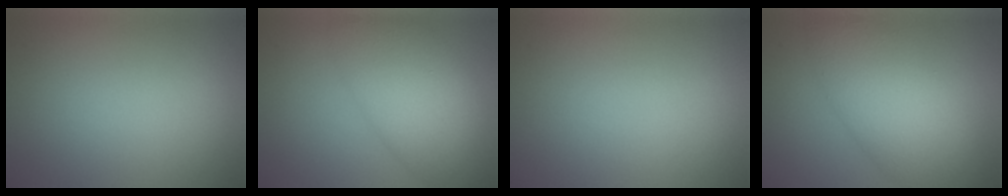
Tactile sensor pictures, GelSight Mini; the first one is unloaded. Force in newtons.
{"total": 7.3, "press": 7.3, "slide": 0.1}
{"total": 0.0}
{"total": 7.6, "press": 7.6, "slide": 0.2}